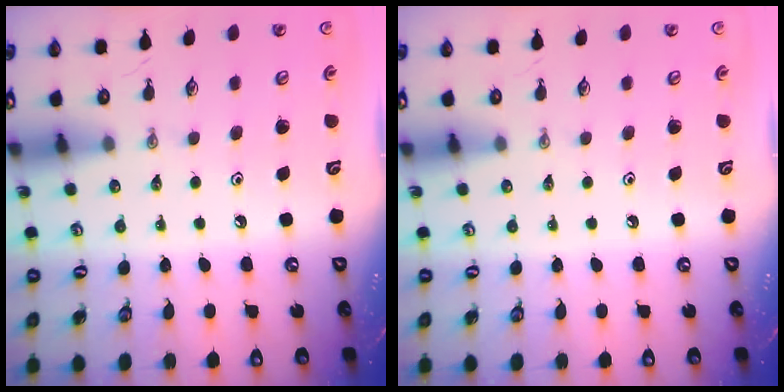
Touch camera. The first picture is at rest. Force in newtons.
{"total": 0.0}